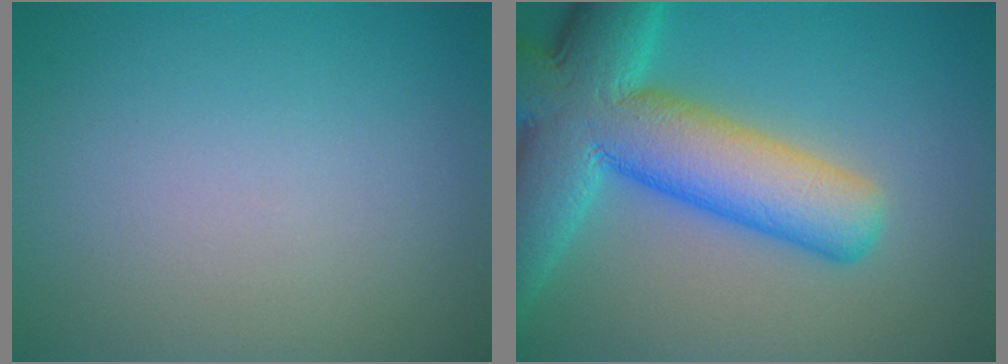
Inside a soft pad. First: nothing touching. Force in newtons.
{"total": 12.4, "press": 12.4, "slide": 0.5}